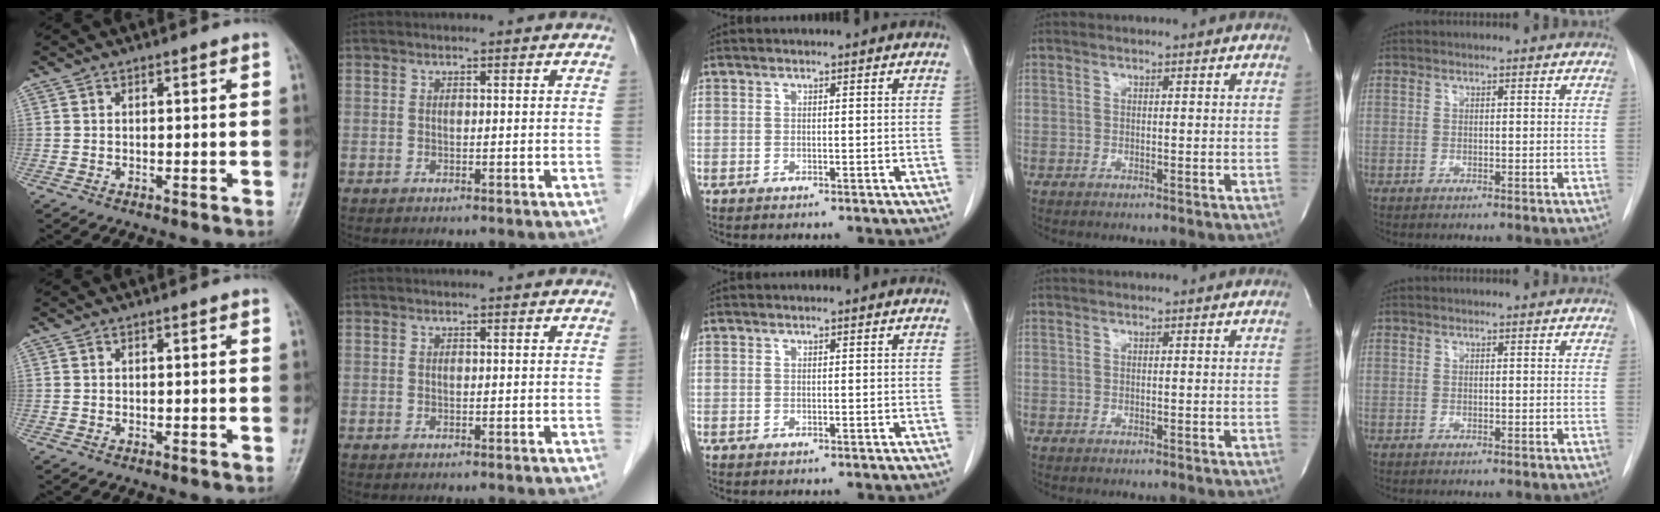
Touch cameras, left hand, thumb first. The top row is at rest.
{}